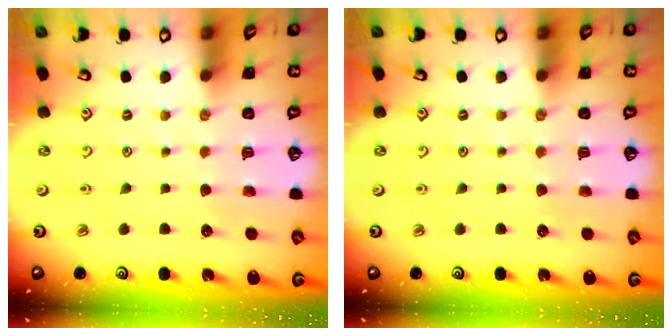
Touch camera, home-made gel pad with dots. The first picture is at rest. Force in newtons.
{"total": 0.0}